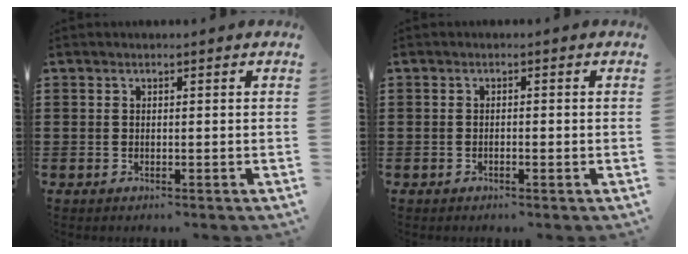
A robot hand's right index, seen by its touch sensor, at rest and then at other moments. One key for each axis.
{"total": 0.8, "fx": -0.4, "fy": 0.1, "fz": 0.6, "tx": -0.012, "ty": -0.003, "tz": -0.007}